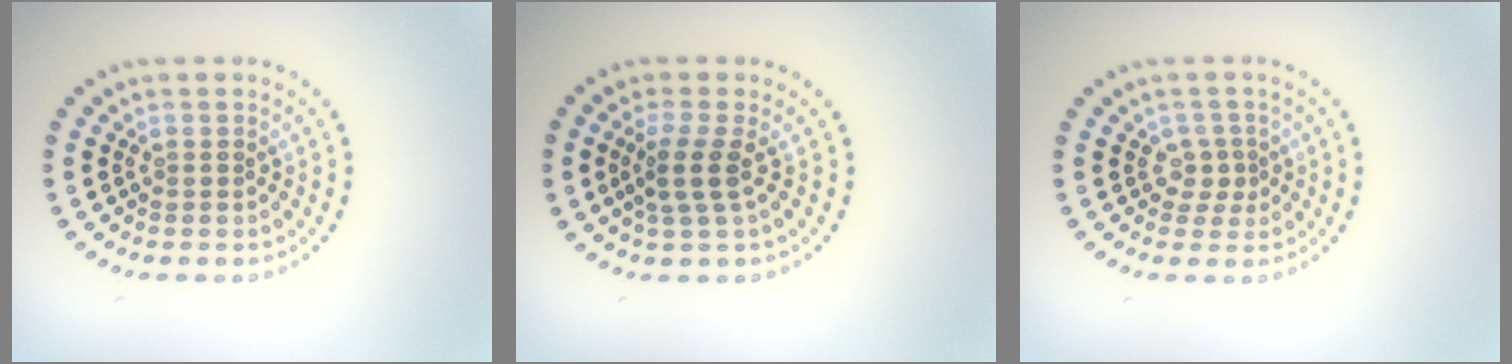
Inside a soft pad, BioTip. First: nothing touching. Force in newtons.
{"total": 2.5, "press": 1.9, "slide": 1.5}
{"total": 1.8, "press": 1.3, "slide": 1.2}